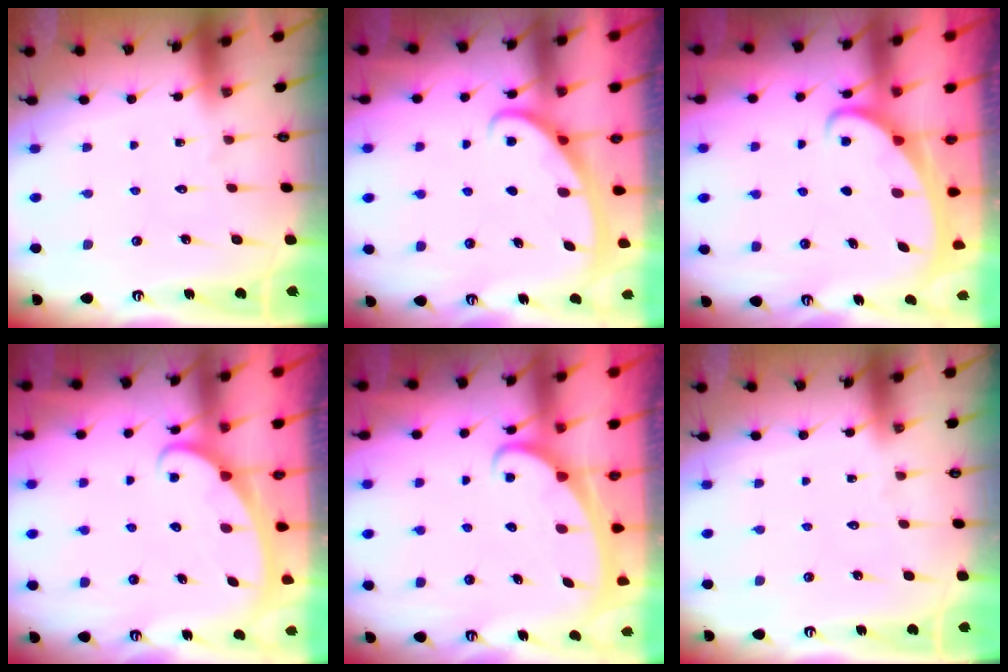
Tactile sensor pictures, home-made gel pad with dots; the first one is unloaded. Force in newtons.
{"total": 3.0, "press": 3.0, "slide": 0.4}
{"total": 2.3, "press": 2.2, "slide": 0.4}
{"total": 2.3, "press": 2.3, "slide": 0.4}
{"total": 2.3, "press": 2.3, "slide": 0.3}
{"total": 0.0}